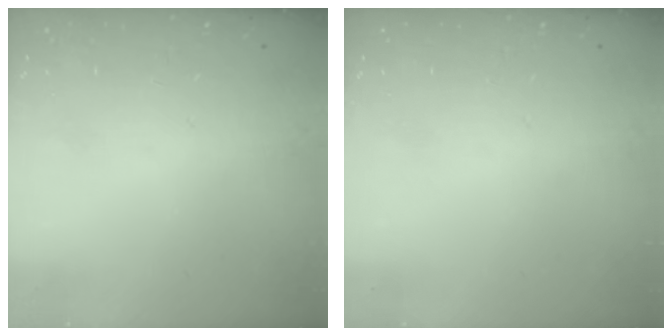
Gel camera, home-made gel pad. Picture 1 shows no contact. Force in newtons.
{"total": 0.0}